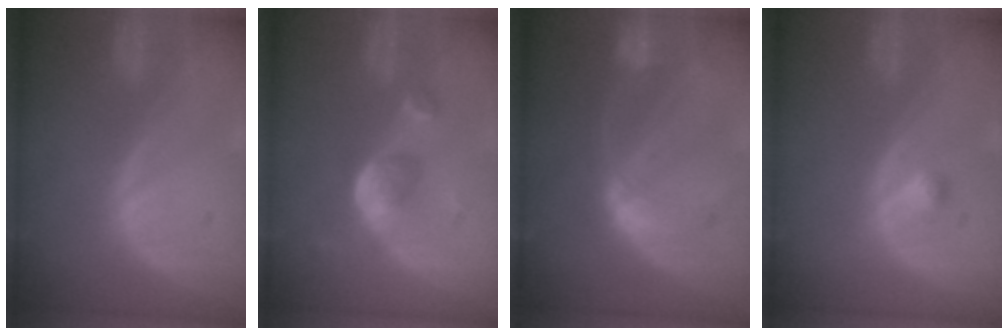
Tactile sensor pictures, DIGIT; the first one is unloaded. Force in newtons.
{"total": 4.9, "press": 4.8, "slide": 1.1}
{"total": 7.5, "press": 6.6, "slide": 3.7}
{"total": 1.3, "press": 1.2, "slide": 0.1}